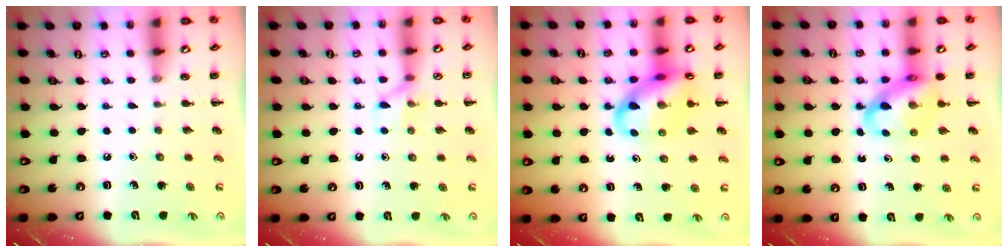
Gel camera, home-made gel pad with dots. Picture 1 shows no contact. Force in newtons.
{"total": 6.6, "press": 6.5, "slide": 0.9}
{"total": 16.7, "press": 16.3, "slide": 3.4}
{"total": 11.3, "press": 10.9, "slide": 3.0}